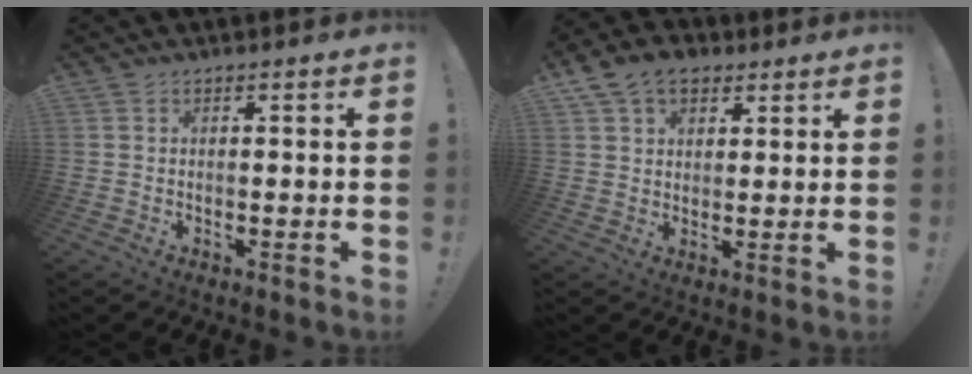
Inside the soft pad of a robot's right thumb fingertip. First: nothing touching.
{"total": 9.8, "force": [5.4, 6.8, 4.7], "torque": [-0.080, -0.013, 0.104]}